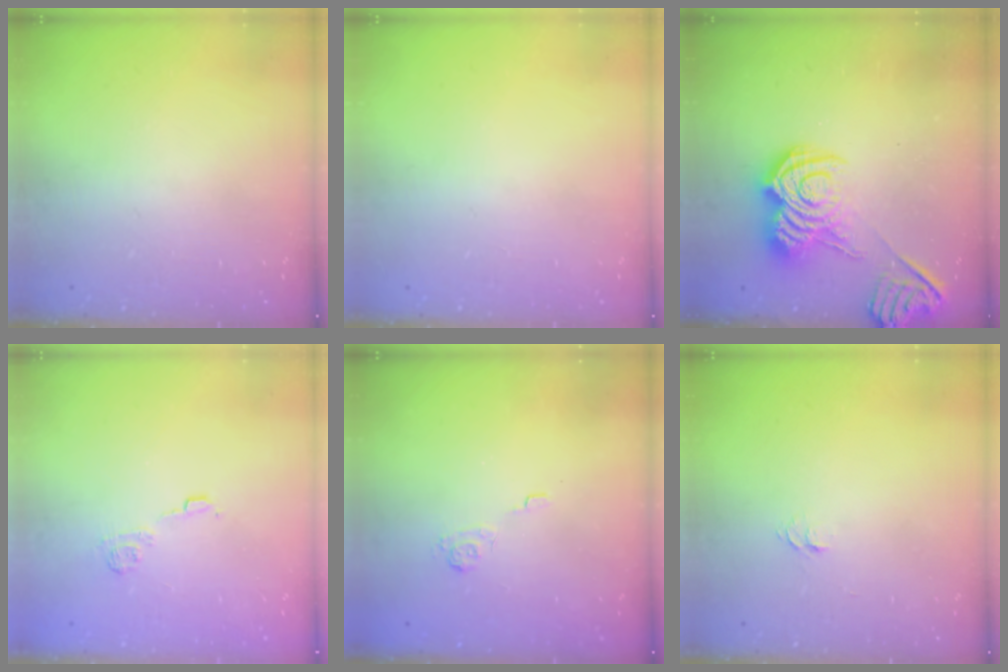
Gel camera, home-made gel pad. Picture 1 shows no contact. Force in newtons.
{"total": 0.0}
{"total": 12.7, "press": 12.6, "slide": 0.7}
{"total": 7.6, "press": 7.5, "slide": 1.0}
{"total": 2.2, "press": 1.7, "slide": 1.4}
{"total": 4.7, "press": 4.6, "slide": 0.5}